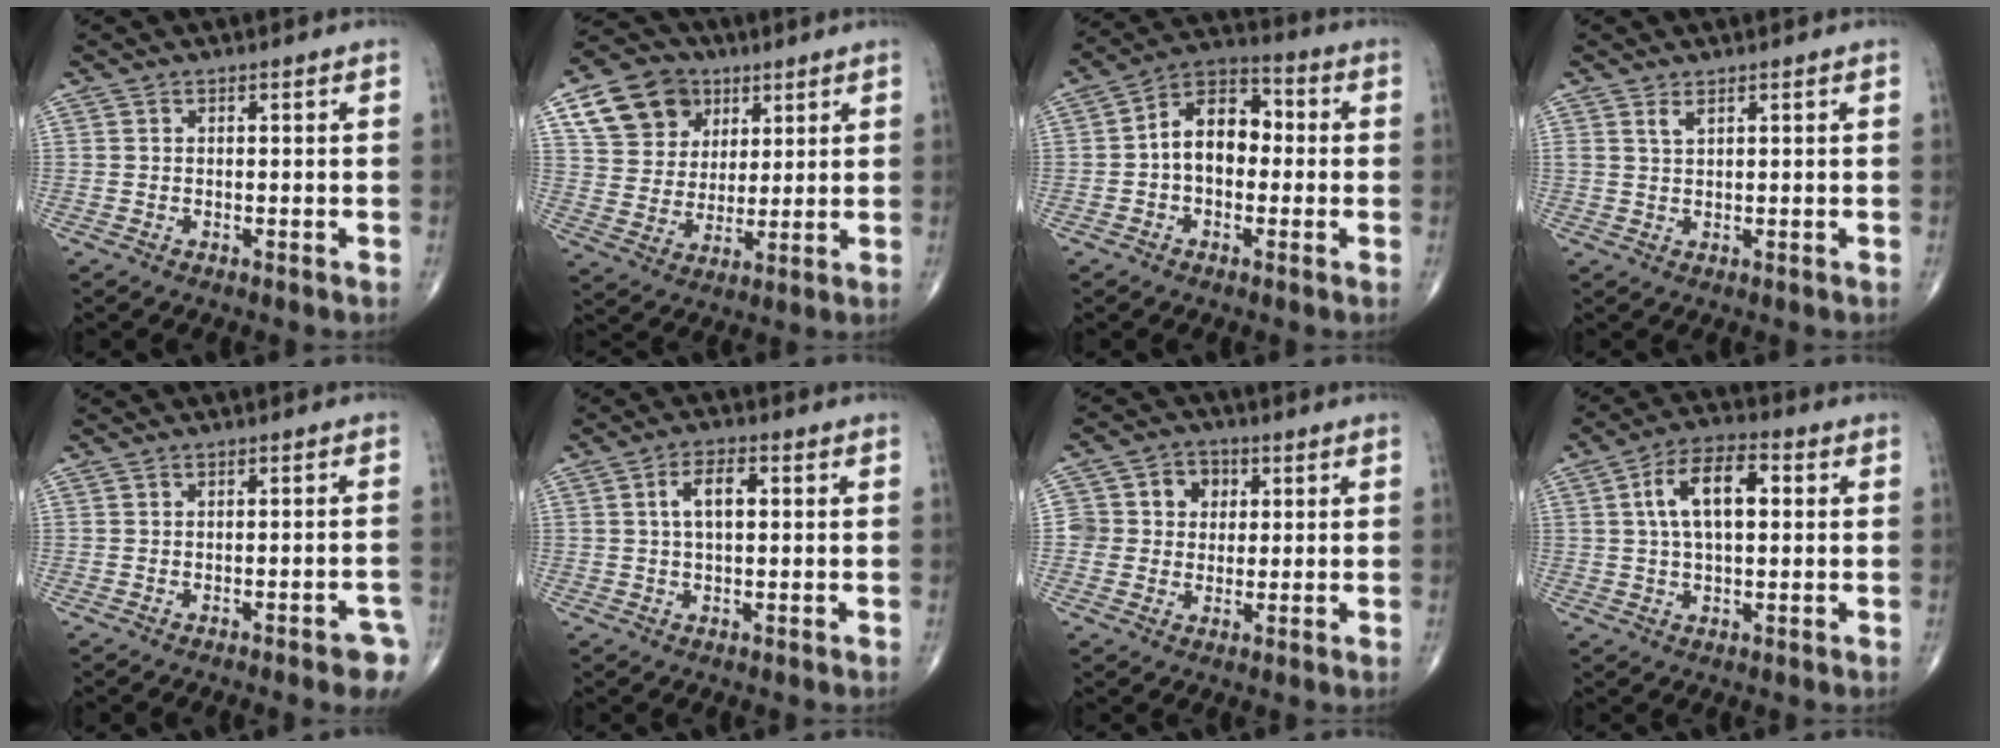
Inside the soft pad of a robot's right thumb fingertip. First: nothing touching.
{"total": 13.7, "force": [6.5, 10.7, 5.6], "torque": [-0.073, -0.011, 0.116]}
{"total": 10.6, "force": [-0.3, 7.1, 7.9], "torque": [-0.105, 0.035, -0.020]}
{"total": 1.5, "force": [1.0, 0.4, 1.0], "torque": [-0.018, -0.003, 0.024]}
{"total": 4.8, "force": [-3.0, 1.2, 3.5], "torque": [-0.033, 0.013, -0.033]}
{"total": 5.2, "force": [1.0, 2.5, 4.5], "torque": [-0.080, 0.010, 0.015]}
{"total": 7.4, "force": [1.2, 6.9, 2.3], "torque": [0.009, 0.012, 0.014]}
{"total": 10.7, "force": [2.1, 5.3, 9.1], "torque": [-0.156, 0.020, 0.031]}